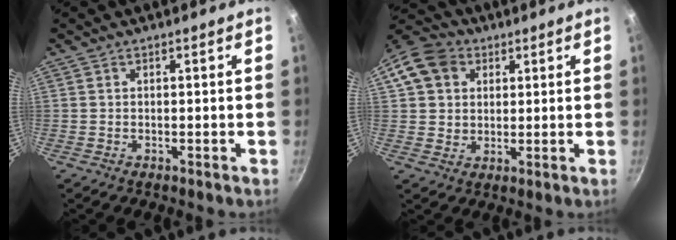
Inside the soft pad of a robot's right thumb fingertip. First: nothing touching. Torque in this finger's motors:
{"motor_torque": [-1.03, 1.17, 0.22, -0.29, 0.08]}